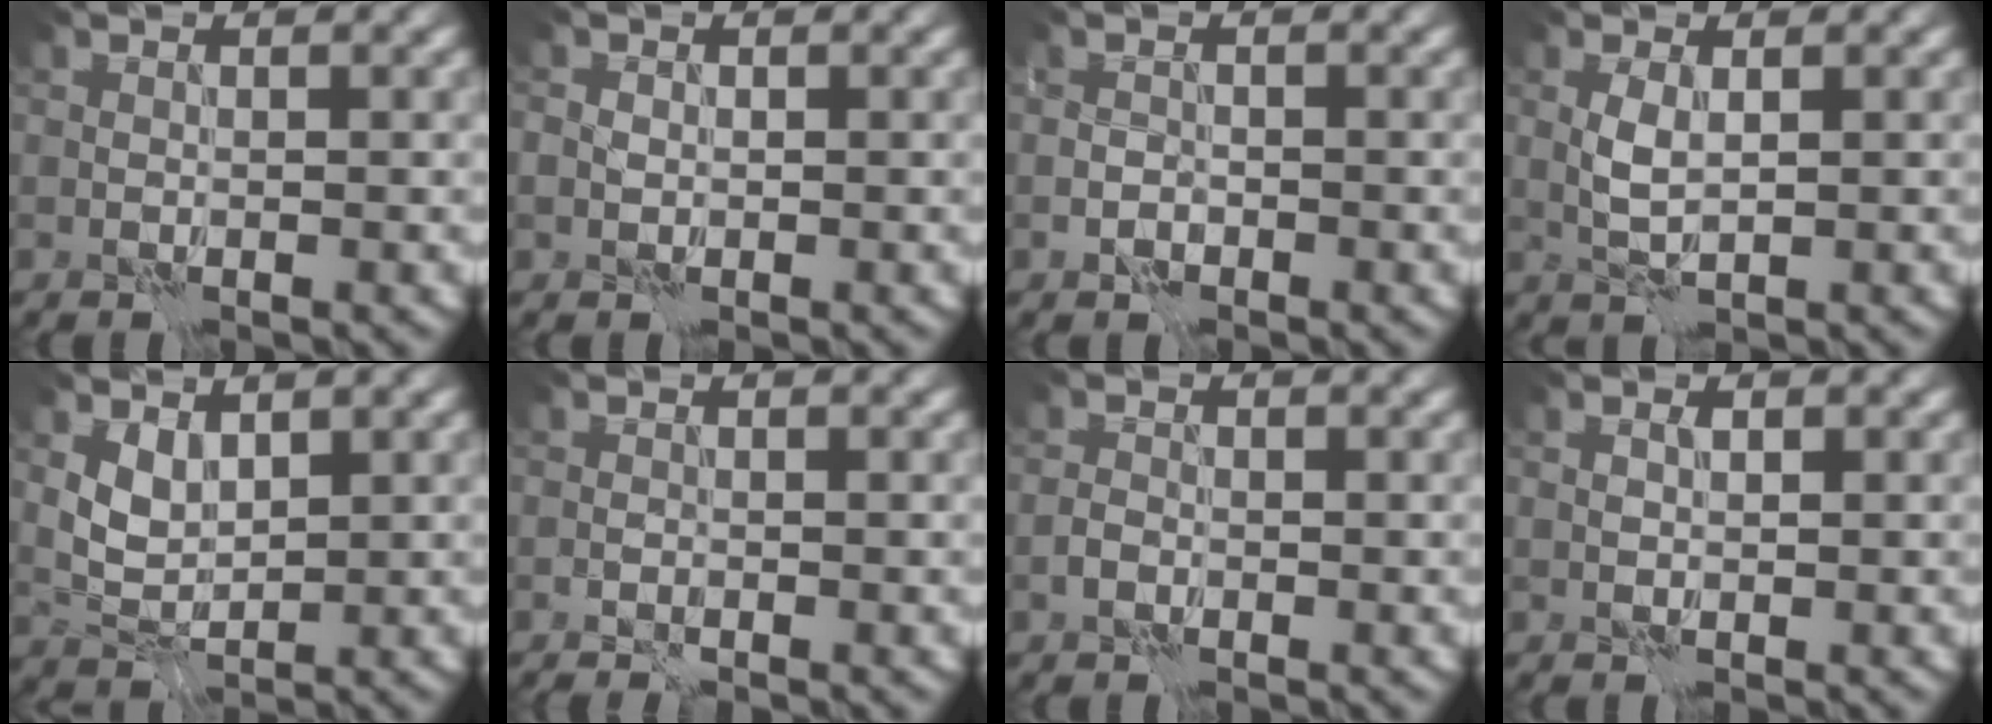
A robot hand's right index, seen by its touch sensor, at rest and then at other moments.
{"total": 0.9, "force": [0.1, 0.9, 0.2], "torque": [-0.002, -0.001, -0.001]}
{"total": 1.0, "force": [-0.6, 0.6, 0.4], "torque": [-0.005, 0.004, -0.014]}
{"total": 1.7, "force": [0.4, 0.6, 1.6], "torque": [-0.040, 0.003, 0.011]}
{"total": 2.3, "force": [1.4, 1.2, 1.4], "torque": [-0.033, -0.004, 0.033]}
{"total": 0.6, "force": [-0.6, 0.0, 0.2], "torque": [-0.004, 0.002, -0.012]}
{"total": 1.0, "force": [-0.6, 0.7, 0.5], "torque": [-0.009, 0.002, -0.014]}
{"total": 0.5, "force": [0.4, 0.1, 0.4], "torque": [-0.006, 0.002, 0.006]}